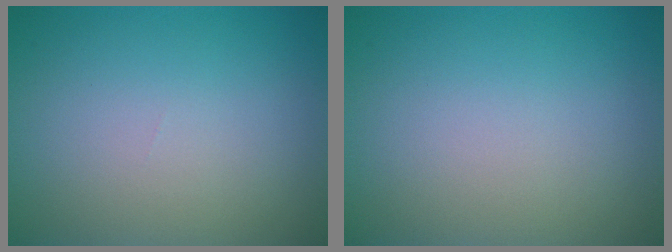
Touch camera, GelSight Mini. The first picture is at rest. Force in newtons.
{"total": 0.0}